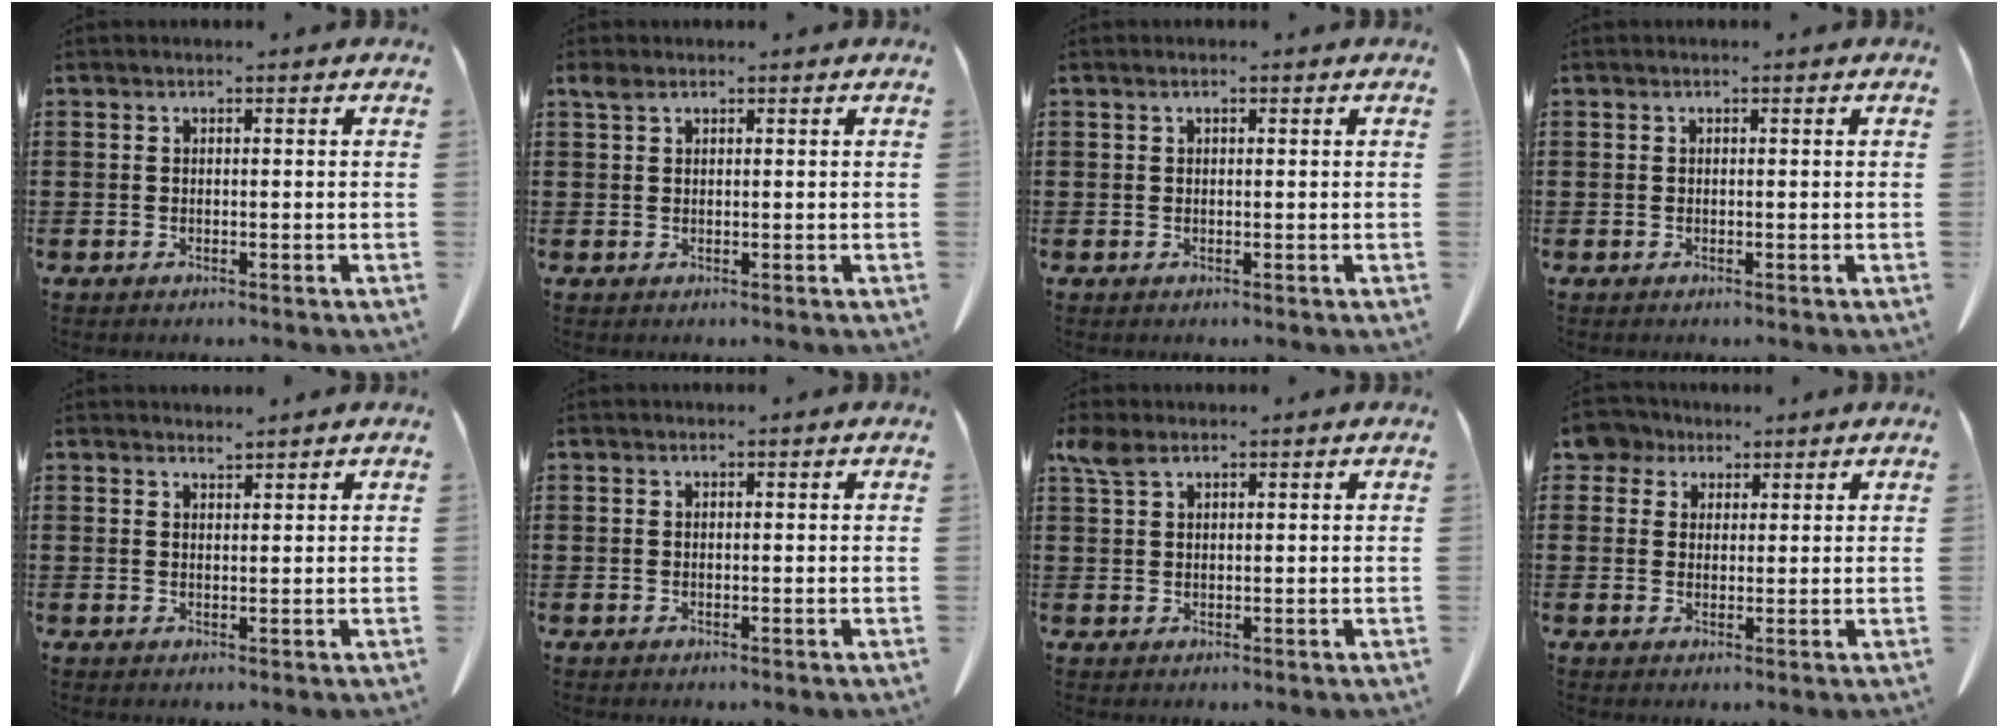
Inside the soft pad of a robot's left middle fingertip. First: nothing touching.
{"total": 1.4, "force": [0.9, 0.7, 0.9], "torque": [-0.022, 0.003, 0.016]}
{"total": 0.5, "force": [0.3, 0.2, 0.4], "torque": [-0.010, 0.003, 0.005]}
{"total": 0.0}
{"total": 1.5, "force": [1.5, 0.0, 0.2], "torque": [-0.006, -0.001, 0.029]}
{"total": 0.0}
{"total": 3.3, "force": [2.1, 1.4, 2.2], "torque": [-0.051, 0.003, 0.039]}
{"total": 4.2, "force": [2.9, 2.9, 1.1], "torque": [-0.034, 0.007, 0.052]}